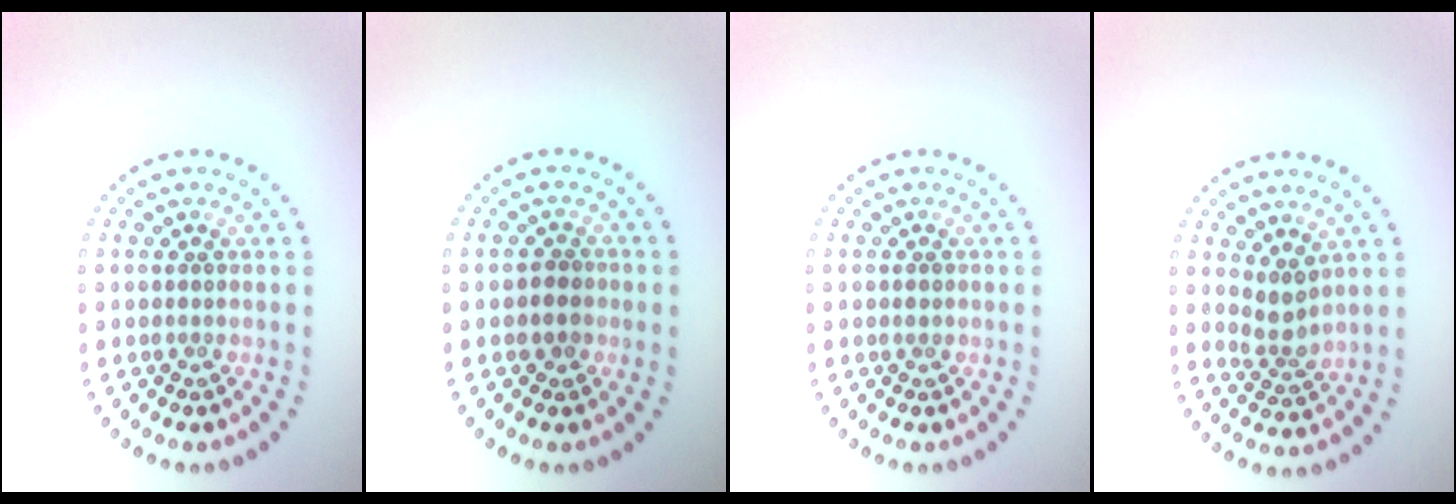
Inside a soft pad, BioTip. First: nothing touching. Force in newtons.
{"total": 1.4, "press": 1.2, "slide": 0.6}
{"total": 0.7, "press": 0.7, "slide": 0.1}
{"total": 2.4, "press": 1.8, "slide": 1.6}